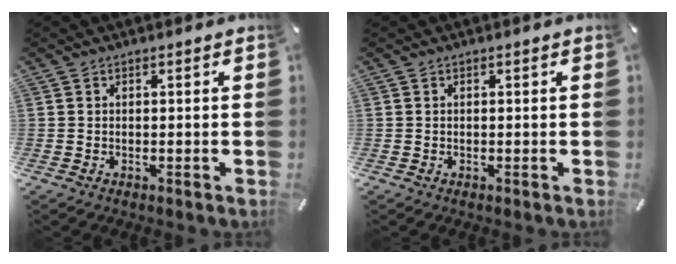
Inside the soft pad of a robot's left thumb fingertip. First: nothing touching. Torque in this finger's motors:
{"motor_torque": [0.01, 0.06, -0.05, 0.00, 0.00]}